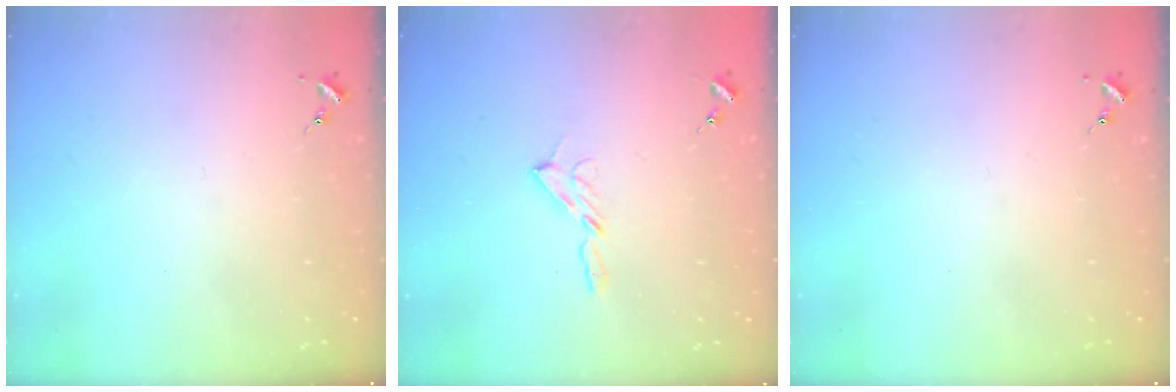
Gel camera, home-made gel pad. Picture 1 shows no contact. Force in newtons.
{"total": 5.1, "press": 5.1, "slide": 0.6}
{"total": 0.0}